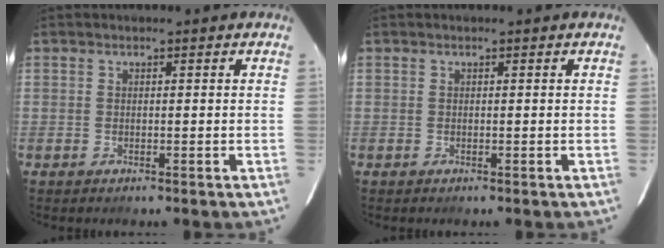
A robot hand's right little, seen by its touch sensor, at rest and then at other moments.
{"total": 0.0}